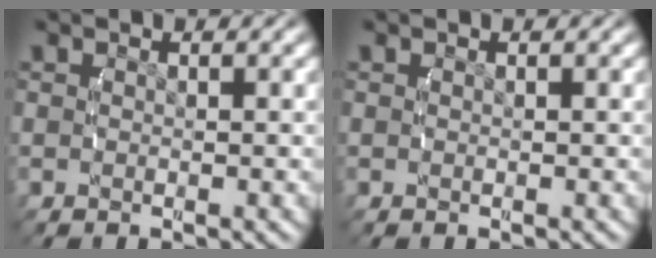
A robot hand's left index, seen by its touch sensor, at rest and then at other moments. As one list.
[{"total": 0.0}]